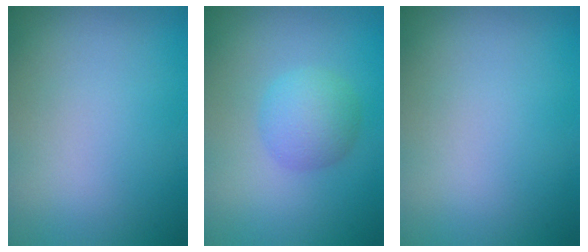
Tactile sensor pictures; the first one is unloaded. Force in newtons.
{"total": 2.9, "press": 2.9, "slide": 0.0}
{"total": 0.0}